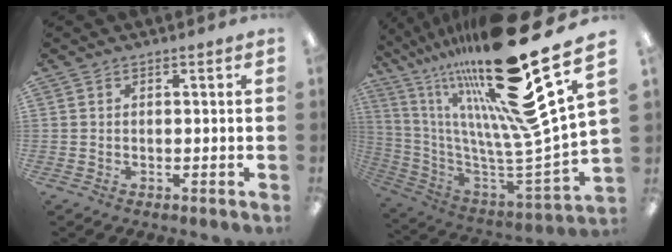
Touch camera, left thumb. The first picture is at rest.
{"total": 29.8, "force": [18.9, 5.5, 22.4], "torque": [-0.352, -0.147, 0.307]}